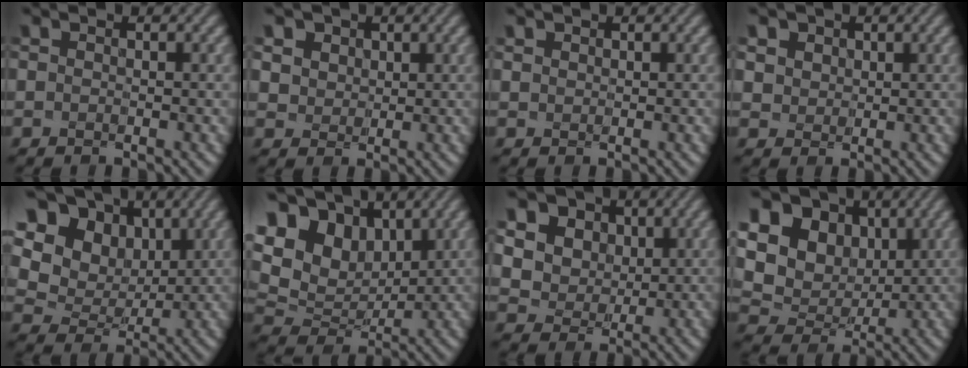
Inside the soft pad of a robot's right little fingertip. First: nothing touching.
{"total": 4.9, "force": [2.4, 3.8, 1.9], "torque": [-0.069, 0.007, 0.047]}
{"total": 1.2, "force": [0.8, 0.8, 0.3], "torque": [-0.021, 0.006, 0.016]}
{"total": 3.6, "force": [1.7, 2.9, 1.4], "torque": [-0.058, 0.005, 0.036]}
{"total": 11.7, "force": [4.5, 9.3, 5.4], "torque": [-0.129, 0.019, 0.100]}
{"total": 10.2, "force": [4.0, 7.3, 5.8], "torque": [-0.131, 0.020, 0.070]}
{"total": 10.7, "force": [4.5, 8.5, 4.5], "torque": [-0.121, 0.014, 0.091]}
{"total": 13.1, "force": [4.5, 10.6, 6.2], "torque": [-0.152, 0.011, 0.098]}